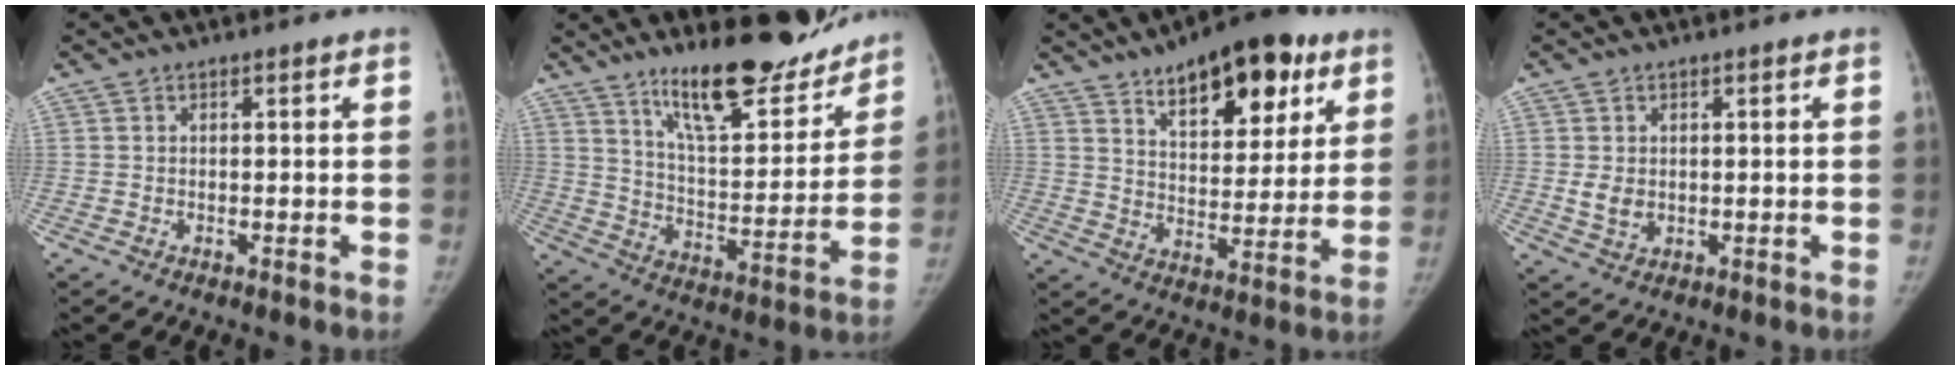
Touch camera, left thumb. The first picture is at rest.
{"total": 19.2, "force": [14.9, 5.8, 10.7], "torque": [-0.113, -0.105, 0.238]}
{"total": 18.0, "force": [10.4, 8.4, 12.1], "torque": [-0.122, -0.043, 0.156]}
{"total": 3.2, "force": [0.2, 2.5, 2.0], "torque": [-0.026, -0.008, 0.013]}